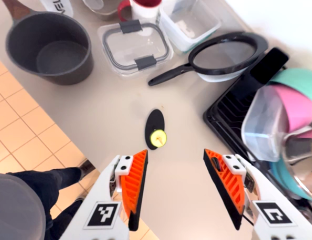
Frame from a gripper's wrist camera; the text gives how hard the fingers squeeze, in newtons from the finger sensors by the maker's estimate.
{"total": 0.0}